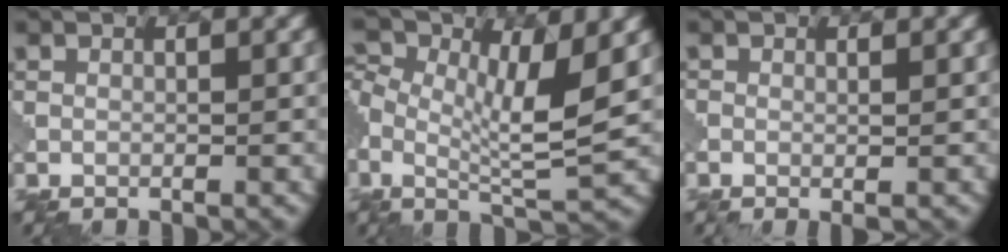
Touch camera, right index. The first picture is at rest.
{"total": 7.2, "force": [0.6, 2.7, 6.7], "torque": [-0.133, 0.002, 0.009]}
{"total": 1.2, "force": [0.1, 0.6, 1.0], "torque": [-0.001, 0.009, -0.012]}